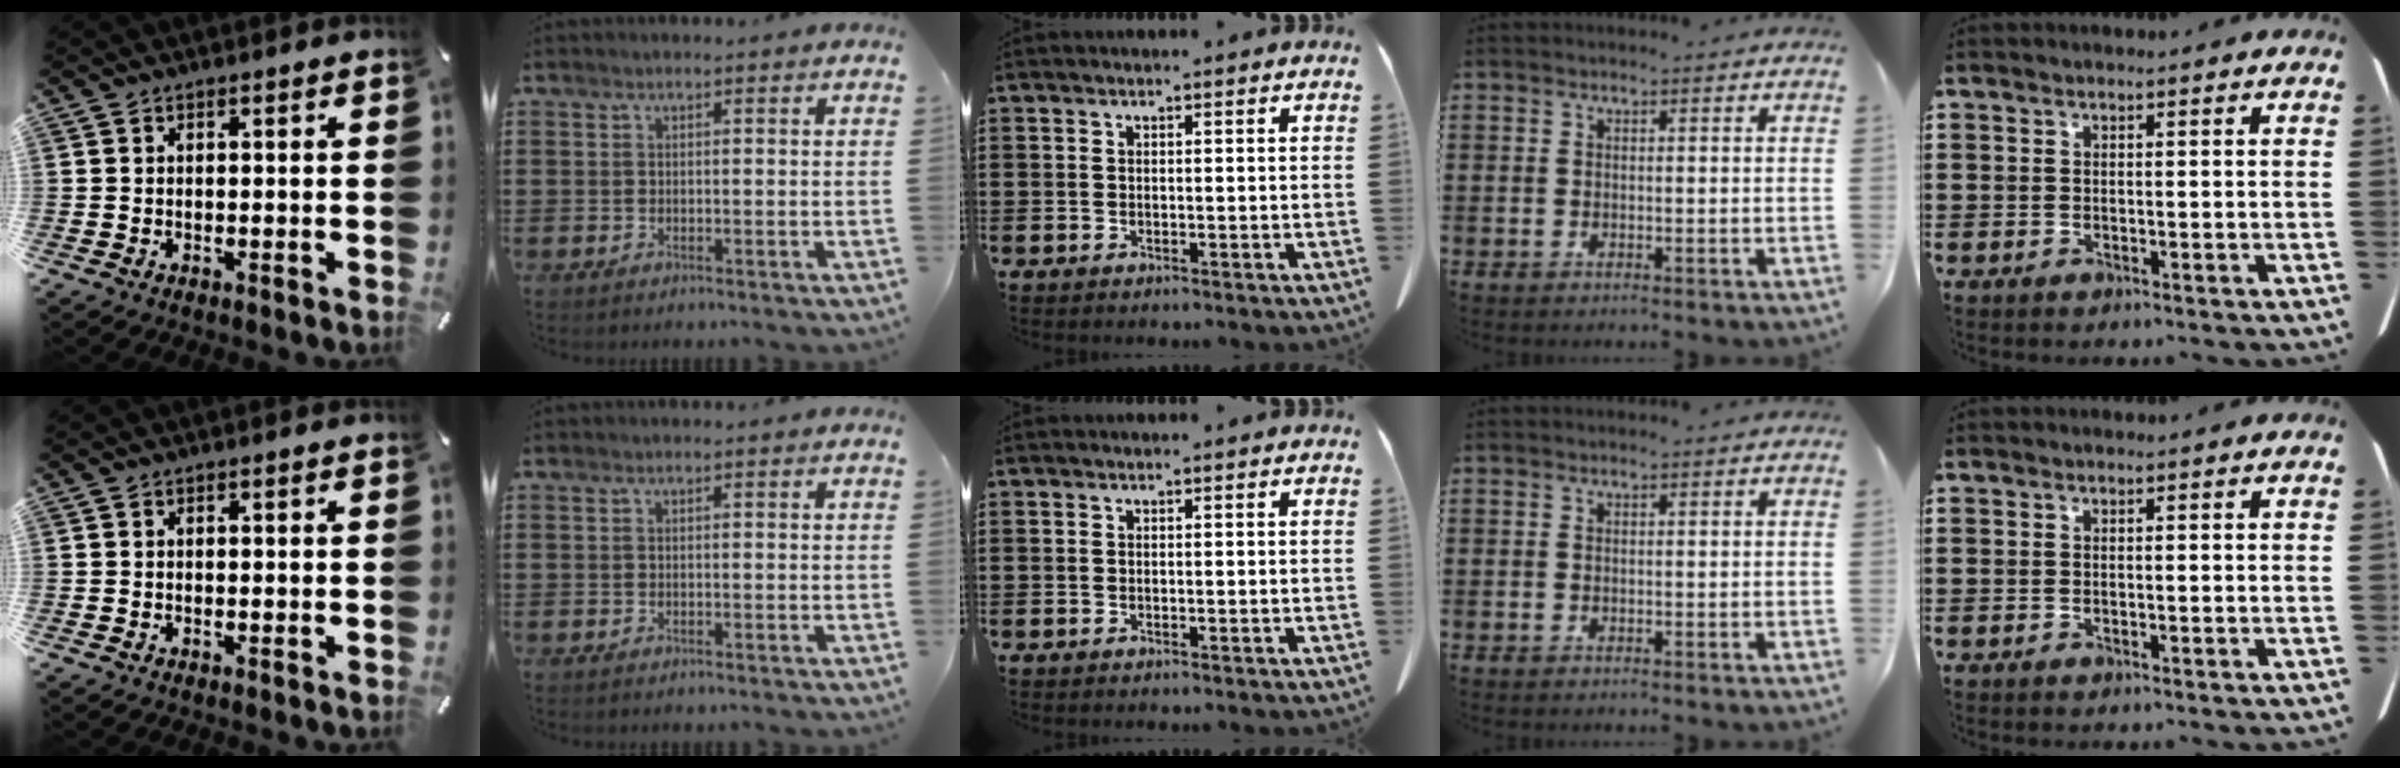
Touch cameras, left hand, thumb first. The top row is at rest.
{}